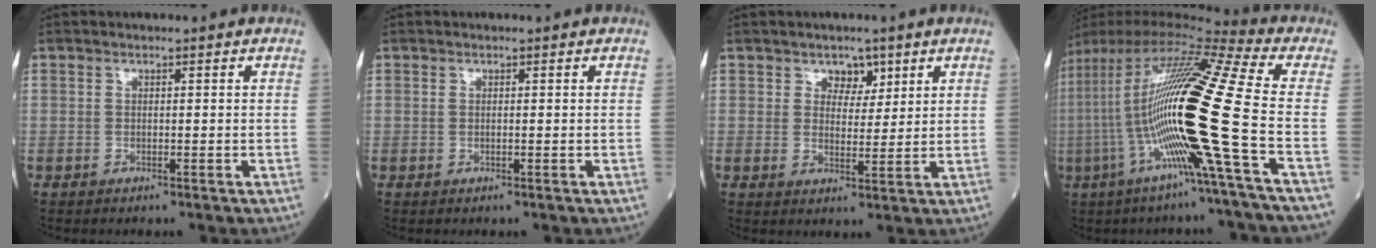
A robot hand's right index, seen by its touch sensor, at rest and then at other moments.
{"total": 0.0}
{"total": 3.3, "force": [2.1, 2.1, 1.3], "torque": [-0.013, 0.000, 0.033]}
{"total": 23.5, "force": [-4.6, -1.2, 23.0], "torque": [-0.458, -0.019, -0.109]}